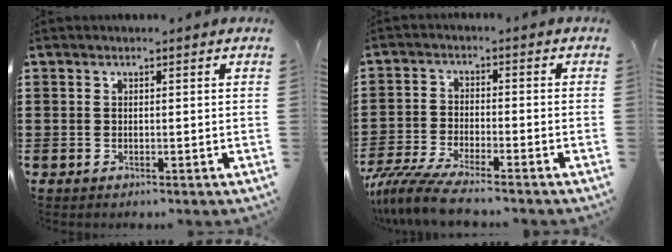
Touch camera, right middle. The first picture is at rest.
{"total": 6.2, "force": [-5.6, -0.1, 2.7], "torque": [-0.074, -0.020, -0.114]}